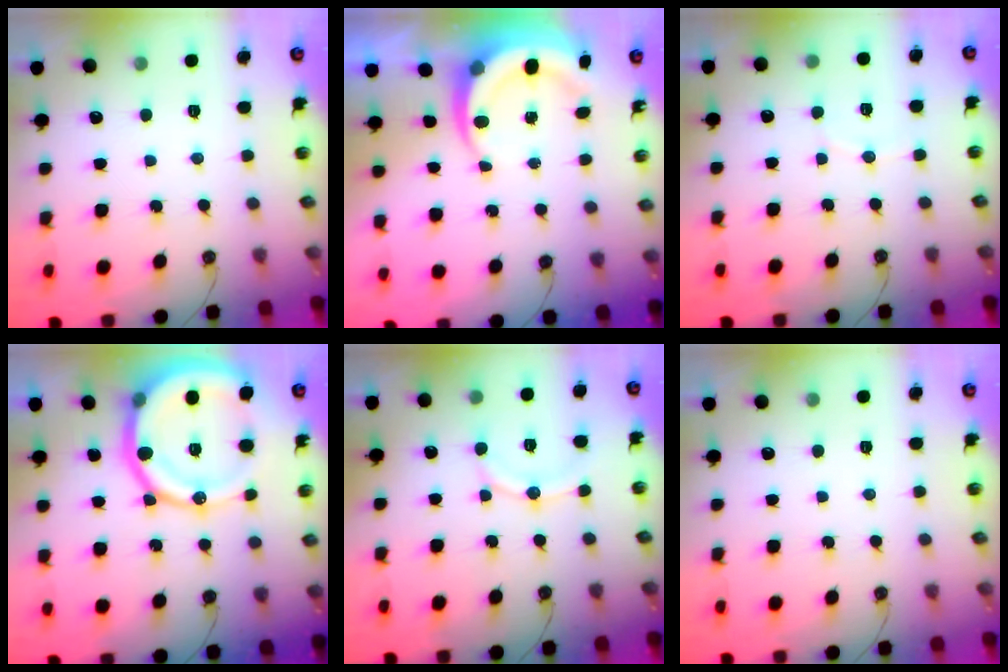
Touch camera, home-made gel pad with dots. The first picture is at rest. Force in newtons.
{"total": 8.0, "press": 7.8, "slide": 1.8}
{"total": 5.1, "press": 5.0, "slide": 1.0}
{"total": 23.7, "press": 23.4, "slide": 3.8}
{"total": 10.8, "press": 10.4, "slide": 3.0}
{"total": 0.0}